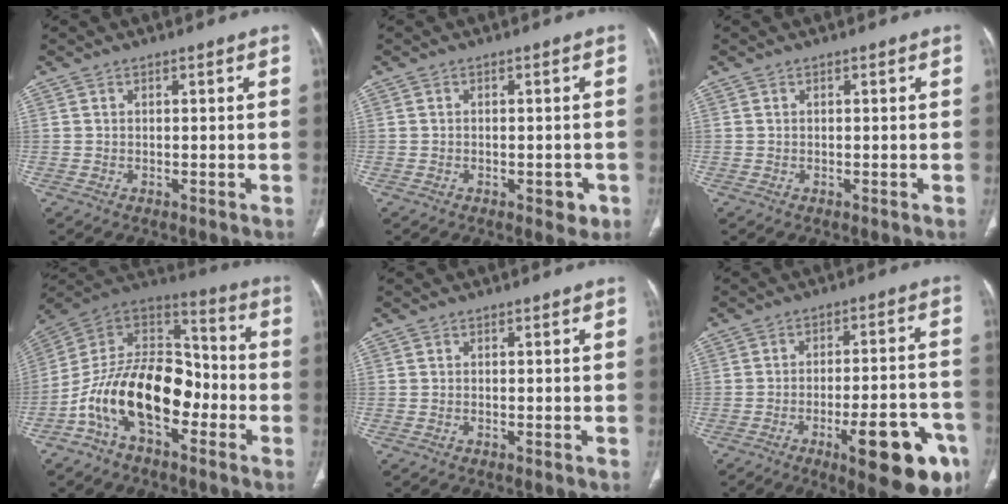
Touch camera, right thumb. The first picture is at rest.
{"total": 3.0, "force": [-1.3, 1.7, 2.2], "torque": [-0.015, 0.003, -0.011]}
{"total": 0.0}
{"total": 19.8, "force": [-6.7, 11.4, 14.8], "torque": [-0.229, 0.073, -0.123]}
{"total": 0.0}
{"total": 20.0, "force": [-9.0, 6.2, 16.7], "torque": [-0.174, 0.041, -0.114]}